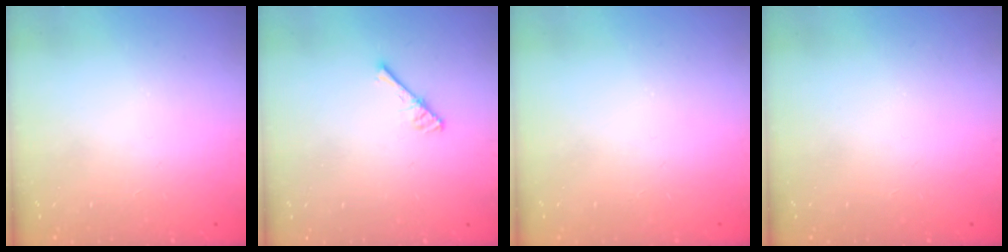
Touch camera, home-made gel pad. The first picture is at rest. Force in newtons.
{"total": 4.2, "press": 4.2, "slide": 0.4}
{"total": 0.0}
{"total": 0.0}